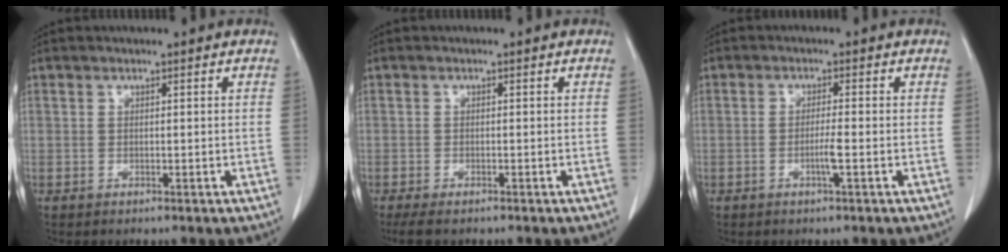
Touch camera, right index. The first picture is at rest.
{"total": 3.5, "force": [-2.7, 1.0, 1.9], "torque": [-0.033, -0.010, -0.040]}
{"total": 2.5, "force": [-0.9, -0.3, 2.3], "torque": [-0.045, -0.002, -0.017]}